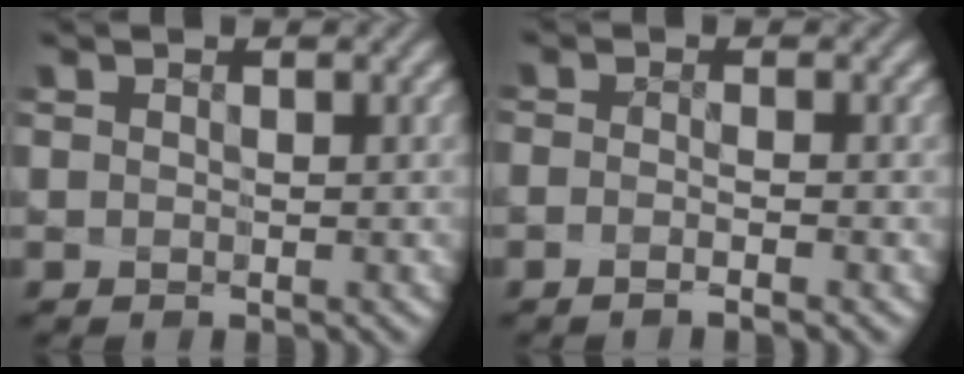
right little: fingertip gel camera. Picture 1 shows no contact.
{"total": 1.9, "force": [-1.5, -1.1, 0.4], "torque": [0.002, -0.020, -0.015]}